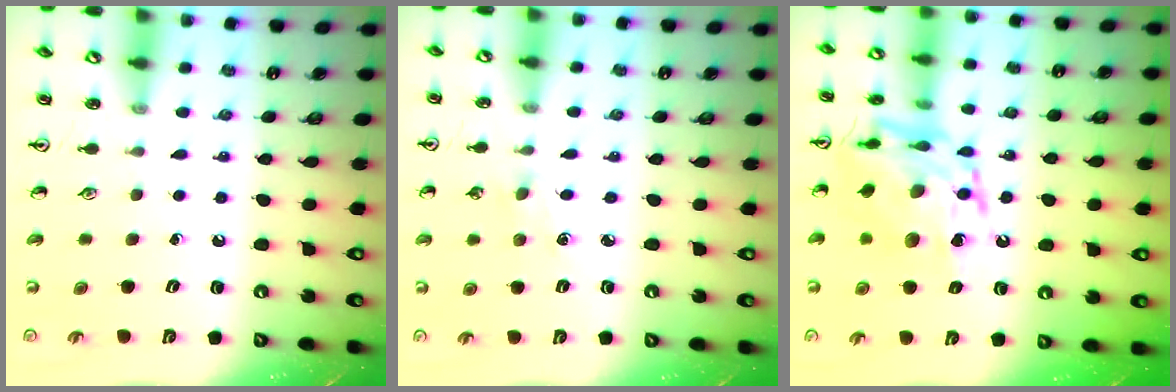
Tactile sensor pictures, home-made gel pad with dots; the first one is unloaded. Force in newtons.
{"total": 3.3, "press": 3.2, "slide": 0.4}
{"total": 16.0, "press": 16.0, "slide": 1.4}